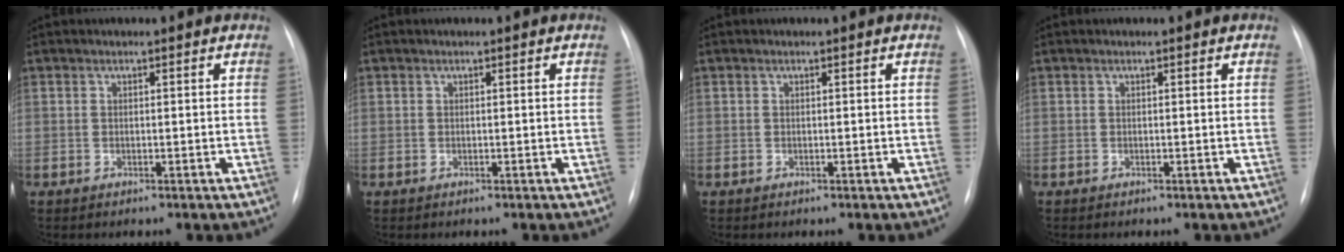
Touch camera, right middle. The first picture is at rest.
{"total": 0.0}
{"total": 0.0}
{"total": 0.0}